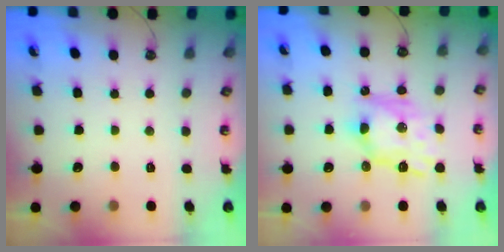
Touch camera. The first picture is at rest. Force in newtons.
{"total": 9.6, "press": 9.5, "slide": 0.9}